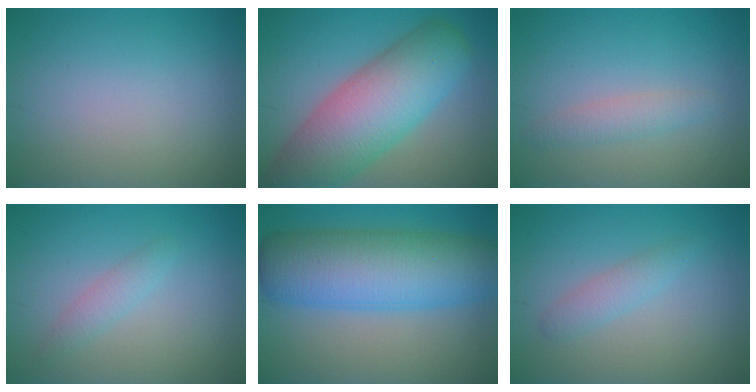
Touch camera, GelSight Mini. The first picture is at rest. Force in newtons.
{"total": 10.3, "press": 10.3, "slide": 0.5}
{"total": 1.8, "press": 1.8, "slide": 0.1}
{"total": 1.6, "press": 1.6, "slide": 0.2}
{"total": 10.8, "press": 10.8, "slide": 0.2}
{"total": 1.7, "press": 1.7, "slide": 0.1}